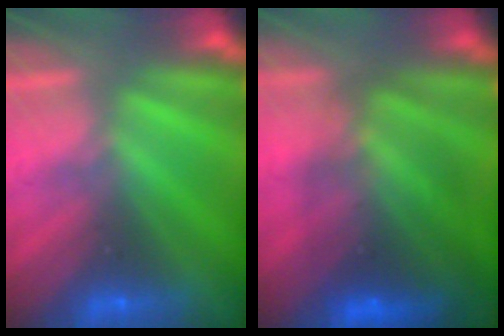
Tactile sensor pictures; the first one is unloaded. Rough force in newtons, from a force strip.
{"total": 7.7}